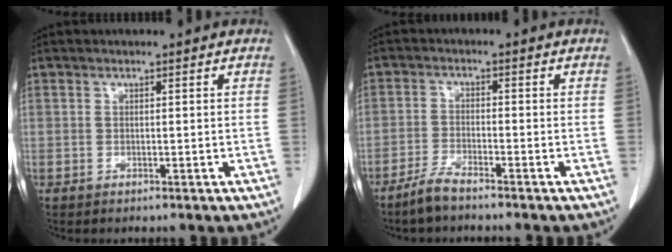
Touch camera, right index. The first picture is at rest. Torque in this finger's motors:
{"motor_torque": [0.19, -0.16, 0.03, 0.01]}